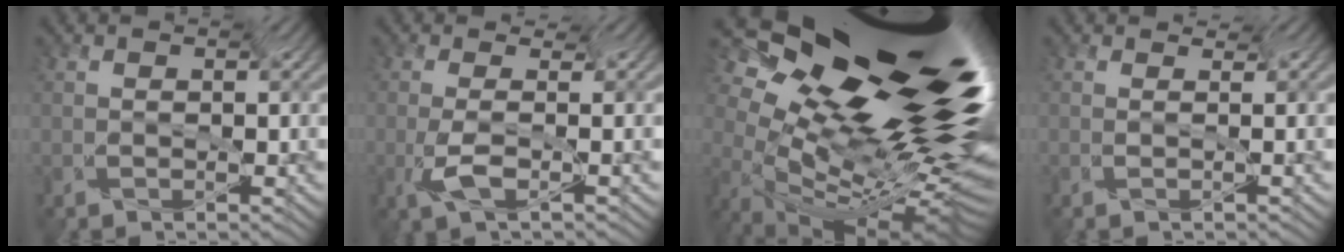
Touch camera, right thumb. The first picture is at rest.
{"total": 3.0, "force": [-1.6, 1.0, 2.3], "torque": [-0.055, -0.006, -0.029]}
{"total": 14.5, "force": [4.8, 4.6, 12.9], "torque": [-0.189, 0.053, 0.069]}
{"total": 0.8, "force": [0.6, -0.5, -0.1], "torque": [0.003, 0.000, 0.007]}